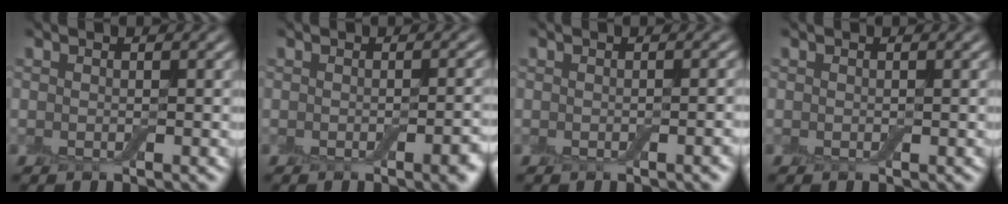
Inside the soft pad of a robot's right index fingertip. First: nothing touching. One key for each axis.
{"total": 2.5, "fx": -1.0, "fy": 0.5, "fz": 2.2, "tx": -0.025, "ty": 0.001, "tz": -0.014}
{"total": 1.0, "fx": -0.5, "fy": 0.1, "fz": 0.9, "tx": -0.011, "ty": 0.000, "tz": -0.005}
{"total": 0.0}